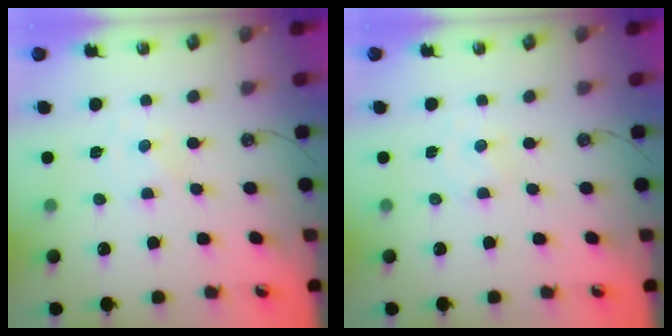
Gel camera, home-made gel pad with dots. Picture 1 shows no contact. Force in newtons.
{"total": 2.3, "press": 2.3, "slide": 0.4}